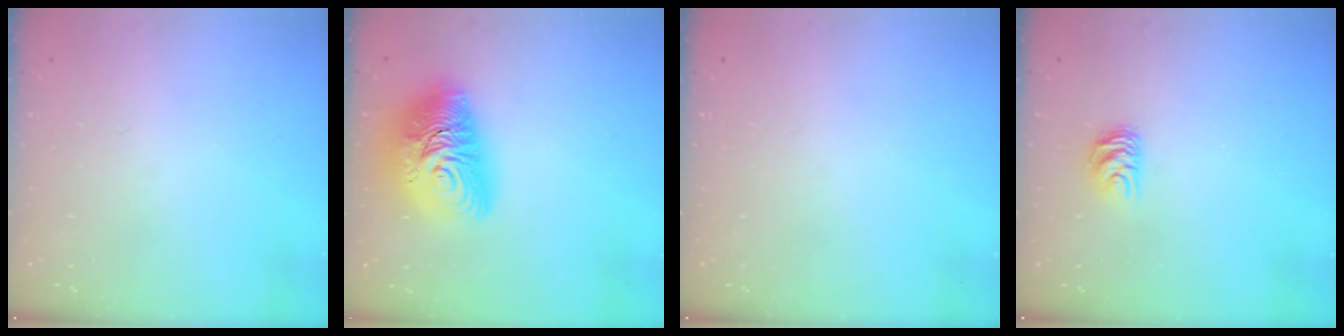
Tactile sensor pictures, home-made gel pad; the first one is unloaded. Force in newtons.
{"total": 17.9, "press": 17.8, "slide": 1.7}
{"total": 0.0}
{"total": 6.5, "press": 6.4, "slide": 0.6}